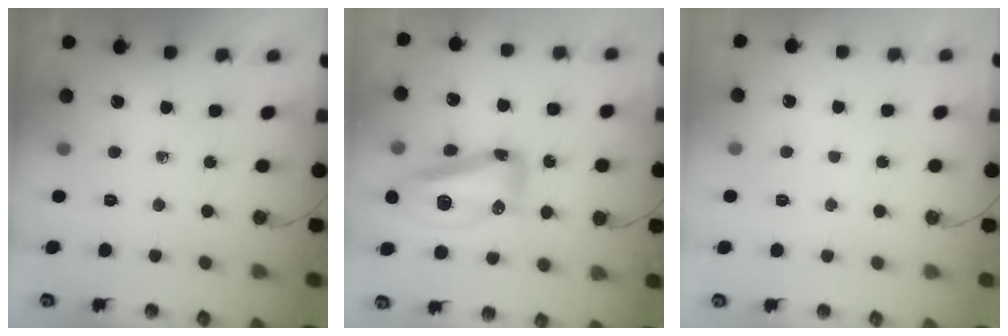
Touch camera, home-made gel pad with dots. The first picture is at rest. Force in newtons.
{"total": 15.7, "press": 15.7, "slide": 1.4}
{"total": 1.0, "press": 1.0, "slide": 0.0}